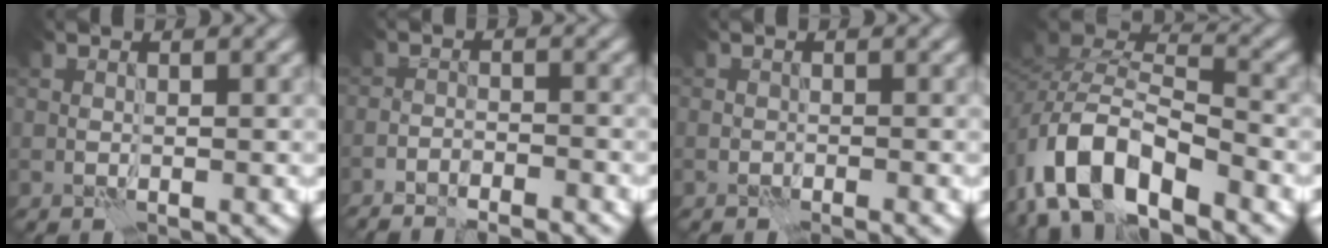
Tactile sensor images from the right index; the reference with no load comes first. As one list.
[{"total": 5.0, "force": [-4.9, 0.8, 0.9], "torque": [-0.009, 0.010, -0.068]}, {"total": 0.9, "force": [-0.9, 0.0, -0.1], "torque": [0.003, 0.001, -0.015]}, {"total": 9.7, "force": [-5.8, 5.2, 5.9], "torque": [-0.112, 0.000, -0.113]}]